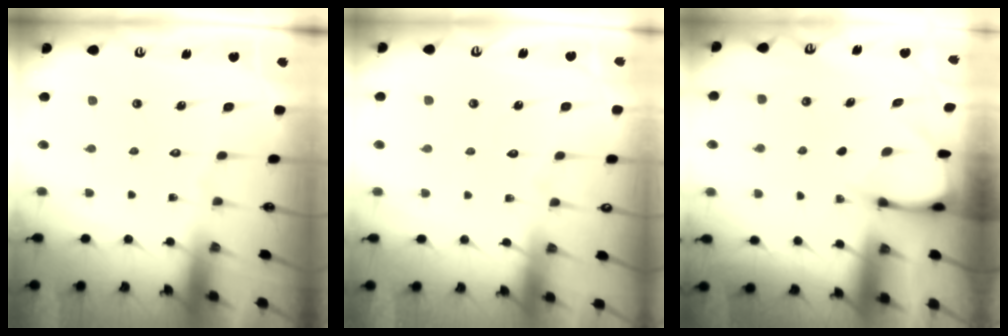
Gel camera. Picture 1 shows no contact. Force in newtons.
{"total": 3.9, "press": 3.9, "slide": 0.5}
{"total": 3.6, "press": 3.6, "slide": 0.3}